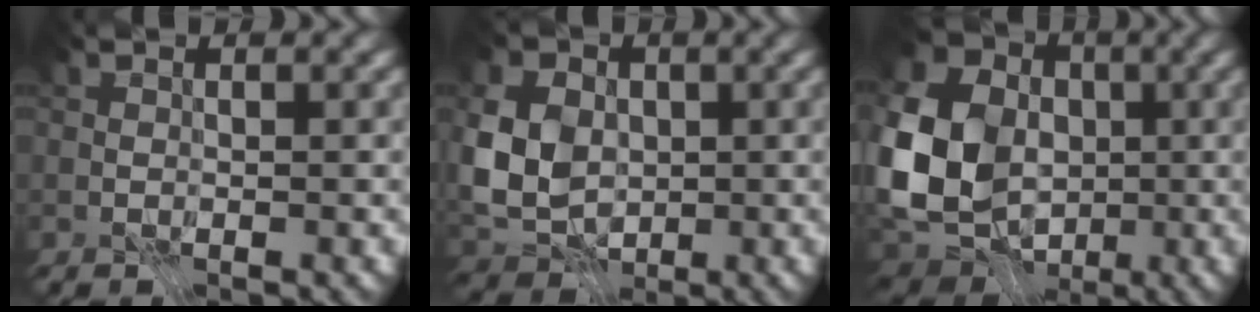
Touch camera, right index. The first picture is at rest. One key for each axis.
{"total": 7.9, "fx": 0.5, "fy": 6.1, "fz": 5.0, "tx": -0.115, "ty": 0.001, "tz": -0.007}
{"total": 13.7, "fx": -0.9, "fy": 11.2, "fz": 7.8, "tx": -0.210, "ty": -0.004, "tz": -0.017}